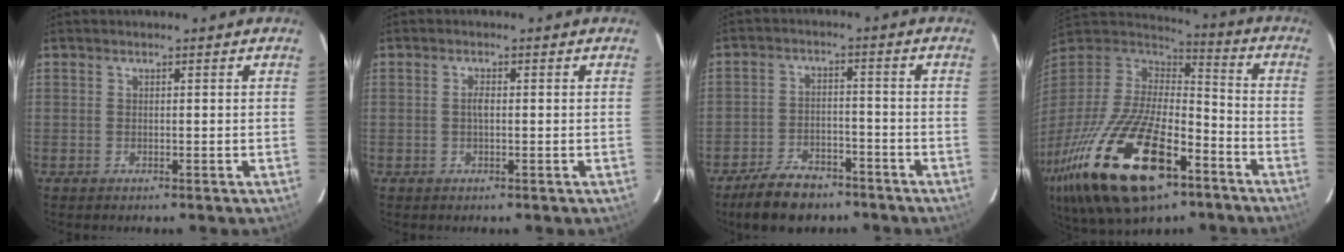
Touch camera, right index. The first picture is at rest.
{"total": 1.3, "force": [-0.1, 0.5, 1.2], "torque": [-0.024, 0.003, -0.003]}
{"total": 9.7, "force": [-7.6, 4.3, 4.1], "torque": [-0.103, 0.009, -0.119]}
{"total": 33.0, "force": [-17.5, 14.2, 24.1], "torque": [-0.494, -0.057, -0.289]}